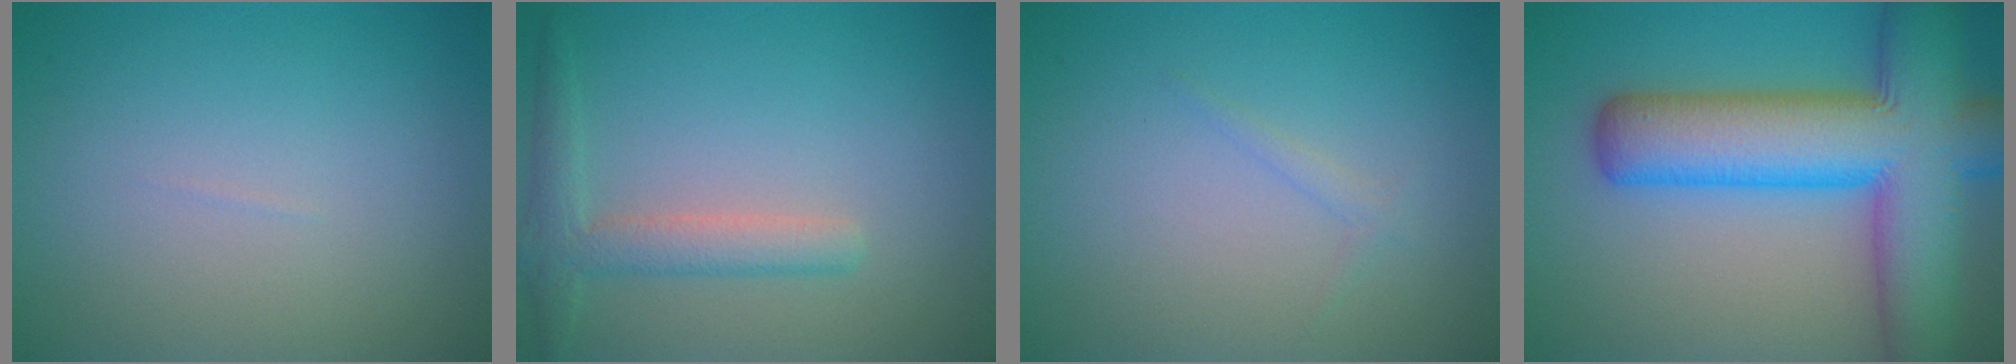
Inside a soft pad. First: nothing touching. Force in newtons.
{"total": 3.0, "press": 3.0, "slide": 0.1}
{"total": 0.8, "press": 0.8, "slide": 0.1}
{"total": 12.8, "press": 12.8, "slide": 0.5}